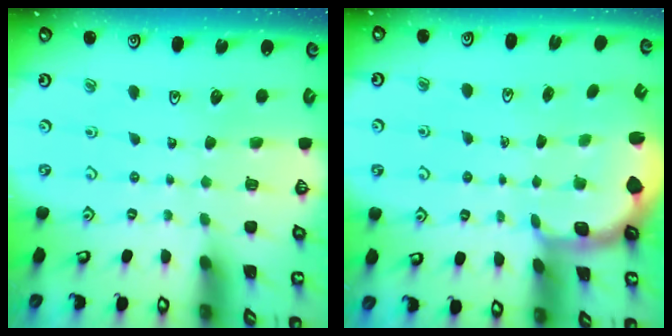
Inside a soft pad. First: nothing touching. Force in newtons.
{"total": 2.4, "press": 1.2, "slide": 2.1}